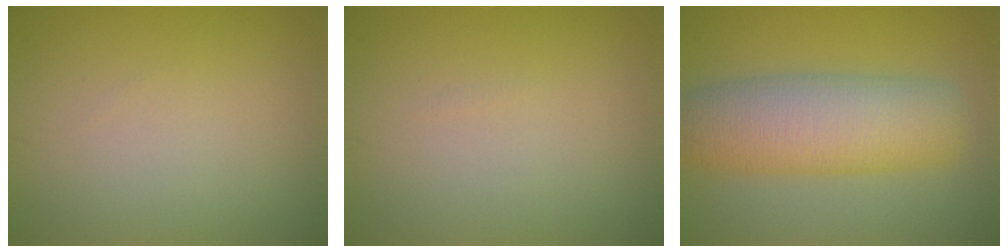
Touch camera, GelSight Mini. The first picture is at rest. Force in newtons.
{"total": 0.0}
{"total": 7.6, "press": 7.6, "slide": 0.3}